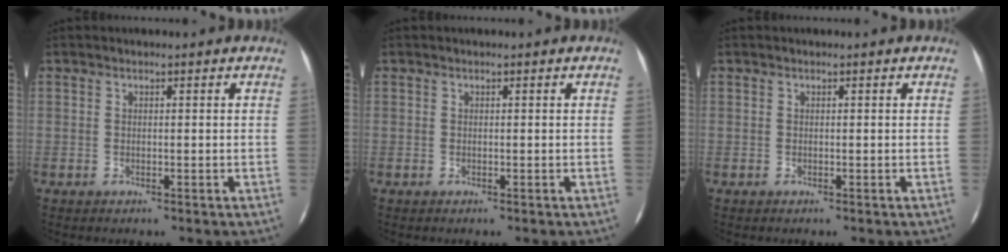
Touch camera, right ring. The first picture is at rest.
{"total": 0.0}
{"total": 0.0}